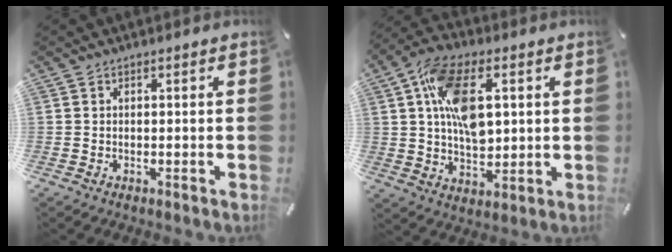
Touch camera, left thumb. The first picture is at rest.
{"total": 15.0, "force": [4.0, 9.1, 11.2], "torque": [-0.206, 0.003, 0.070]}